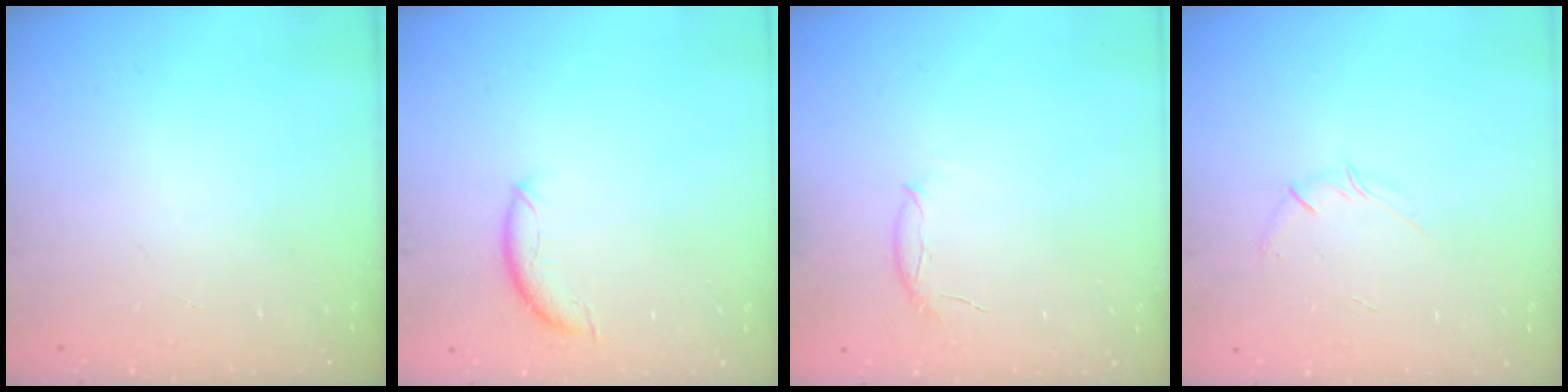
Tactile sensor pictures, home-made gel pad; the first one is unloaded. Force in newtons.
{"total": 7.8, "press": 7.8, "slide": 0.5}
{"total": 5.6, "press": 5.5, "slide": 0.9}
{"total": 3.7, "press": 3.6, "slide": 0.9}